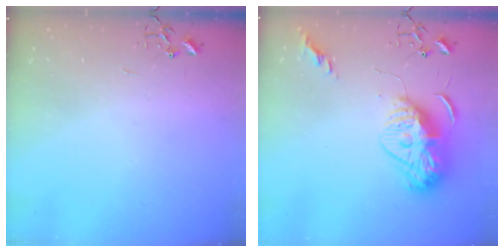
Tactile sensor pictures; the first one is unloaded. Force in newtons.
{"total": 14.6, "press": 14.6, "slide": 1.4}